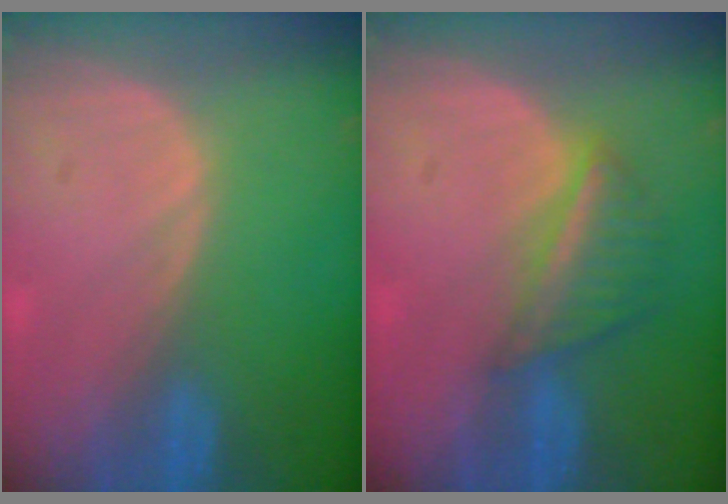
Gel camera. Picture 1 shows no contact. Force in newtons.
{"total": 5.7, "press": 5.1, "slide": 2.5}